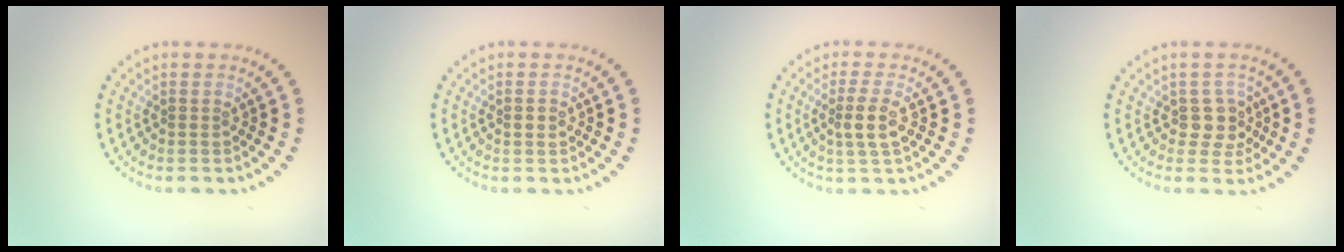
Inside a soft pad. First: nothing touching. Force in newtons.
{"total": 1.1, "press": 1.1, "slide": 0.1}
{"total": 2.4, "press": 2.2, "slide": 1.1}
{"total": 2.4, "press": 2.0, "slide": 1.2}